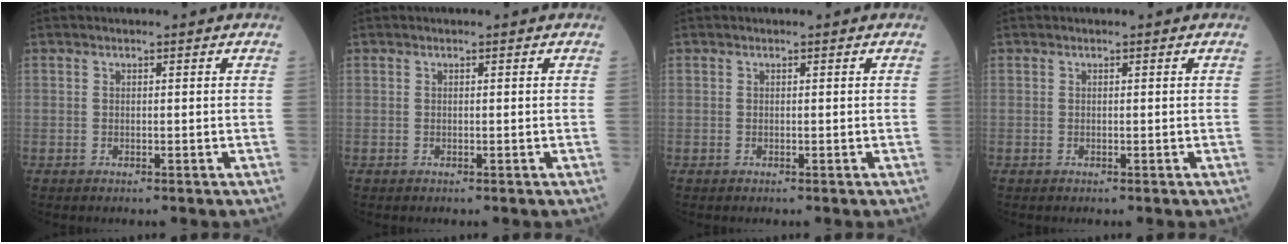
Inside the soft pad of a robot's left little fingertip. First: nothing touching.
{"total": 0.0}
{"total": 0.0}
{"total": 0.0}